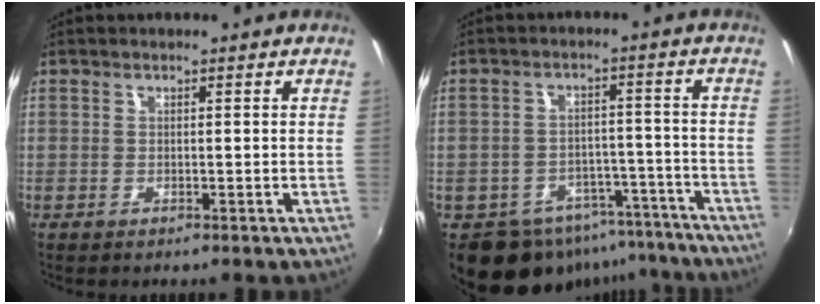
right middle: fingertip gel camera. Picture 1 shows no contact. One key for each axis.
{"total": 14.4, "fx": -11.1, "fy": 8.1, "fz": 4.3, "tx": -0.087, "ty": 0.023, "tz": -0.129}